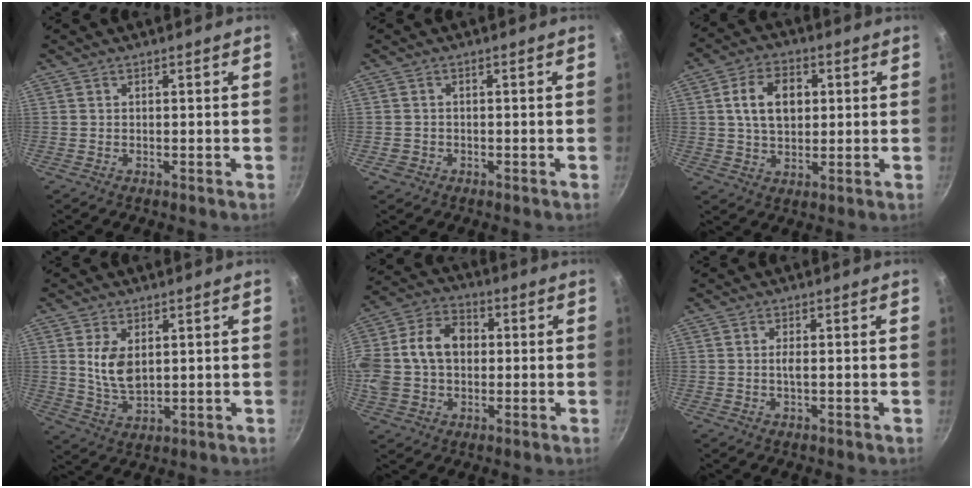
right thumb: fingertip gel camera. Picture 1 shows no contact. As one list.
[{"total": 1.8, "force": [-0.7, 1.6, 0.6], "torque": [-0.007, 0.005, -0.008]}, {"total": 10.1, "force": [1.9, 6.9, 7.1], "torque": [-0.105, 0.007, 0.028]}, {"total": 7.1, "force": [1.8, 4.1, 5.5], "torque": [-0.099, -0.021, 0.041]}, {"total": 17.0, "force": [1.1, 12.6, 11.4], "torque": [-0.221, 0.035, 0.009]}, {"total": 1.4, "force": [0.0, 0.3, 1.3], "torque": [-0.030, 0.000, -0.003]}]